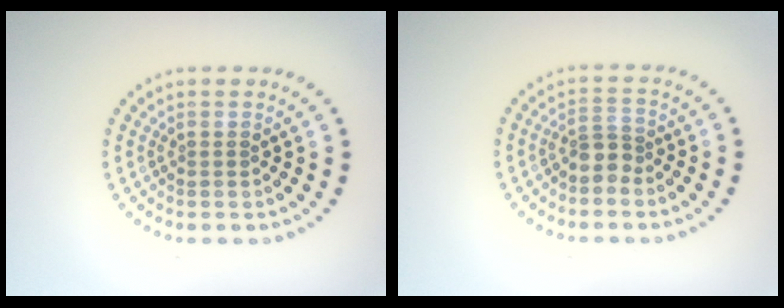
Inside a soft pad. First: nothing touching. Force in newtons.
{"total": 2.1, "press": 1.7, "slide": 1.2}